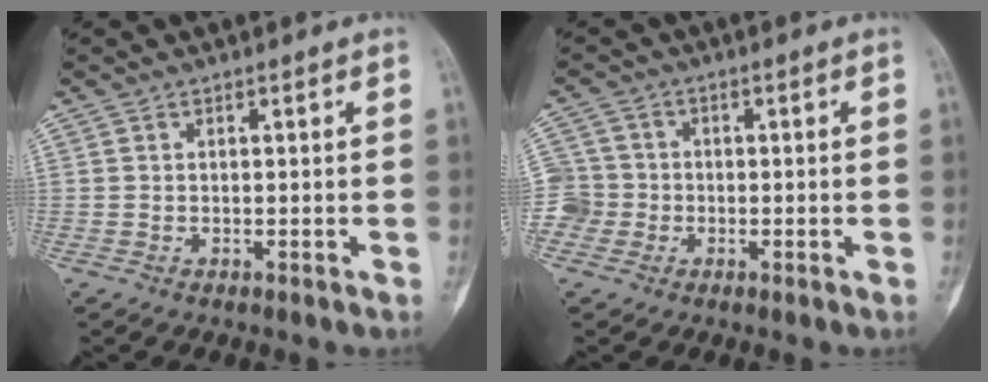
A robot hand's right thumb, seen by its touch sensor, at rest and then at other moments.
{"total": 5.2, "force": [-1.3, 5.0, 0.5], "torque": [0.005, 0.014, -0.030]}